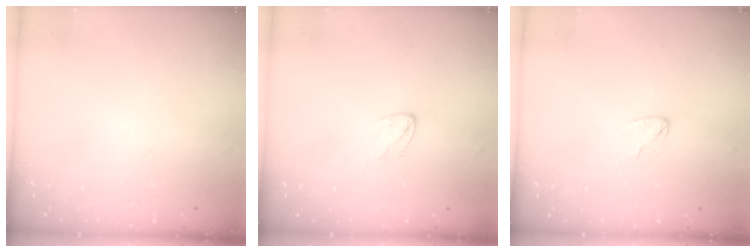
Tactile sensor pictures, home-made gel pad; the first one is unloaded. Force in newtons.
{"total": 4.0, "press": 4.0, "slide": 0.4}
{"total": 3.7, "press": 3.7, "slide": 0.3}